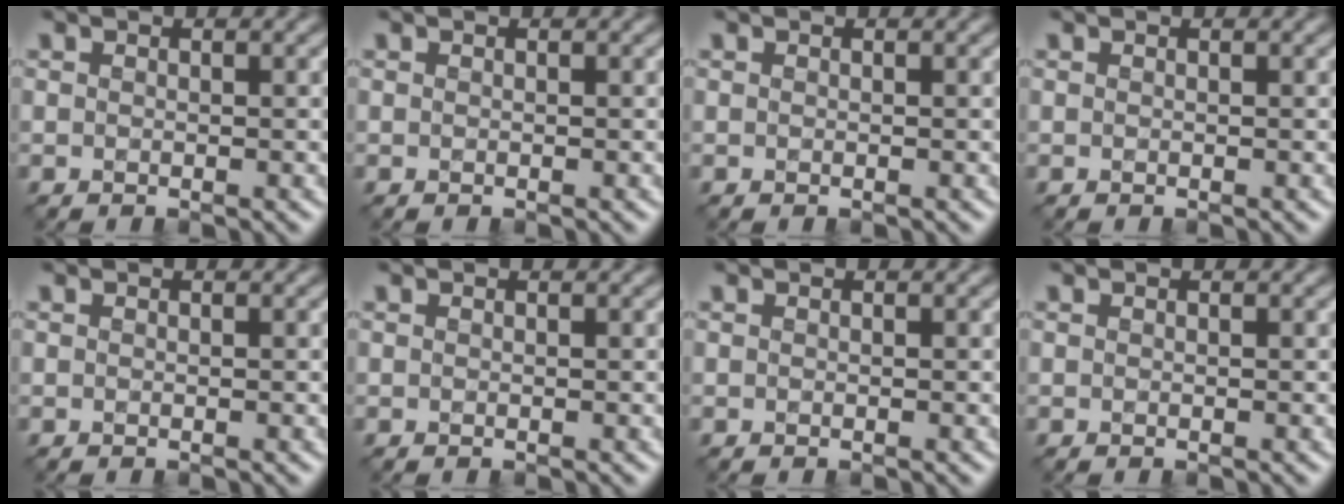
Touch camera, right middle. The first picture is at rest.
{"total": 0.0}
{"total": 0.0}
{"total": 0.0}
{"total": 0.0}
{"total": 0.0}
{"total": 0.0}
{"total": 0.0}